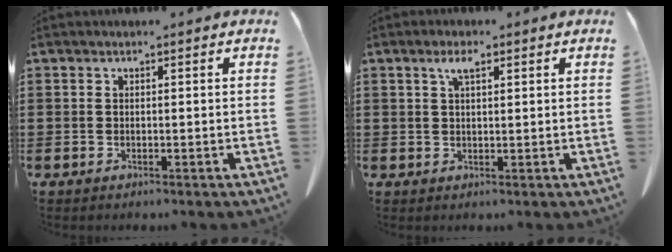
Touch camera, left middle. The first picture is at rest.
{"total": 2.7, "force": [1.5, 0.8, 2.2], "torque": [-0.048, 0.004, 0.026]}